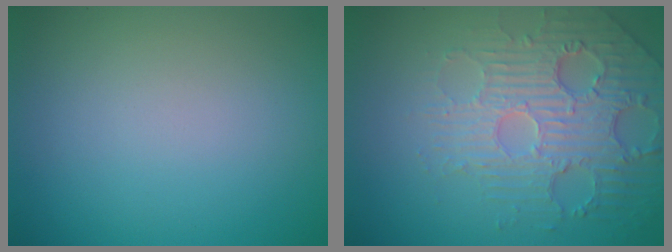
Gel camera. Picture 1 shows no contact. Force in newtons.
{"total": 5.0, "press": 4.4, "slide": 2.4}